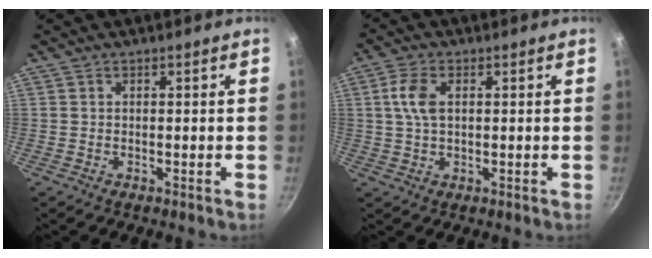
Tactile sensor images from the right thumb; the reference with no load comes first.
{"total": 5.5, "force": [1.2, 3.2, 4.4], "torque": [-0.087, 0.005, 0.021]}